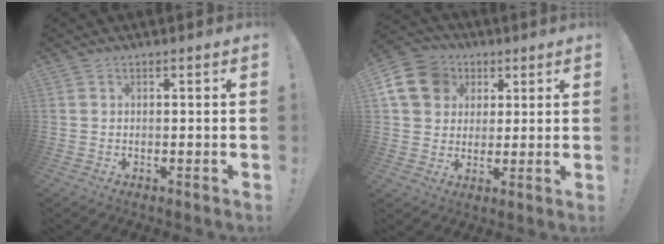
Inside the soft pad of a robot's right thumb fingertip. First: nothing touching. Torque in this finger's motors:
{"motor_torque": [1.05, 1.24, 0.27, -0.17, 0.20]}